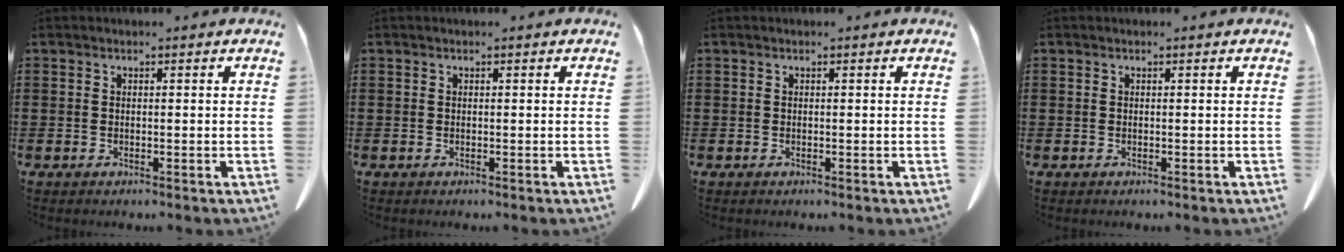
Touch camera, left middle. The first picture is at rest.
{"total": 0.0}
{"total": 0.0}
{"total": 0.0}